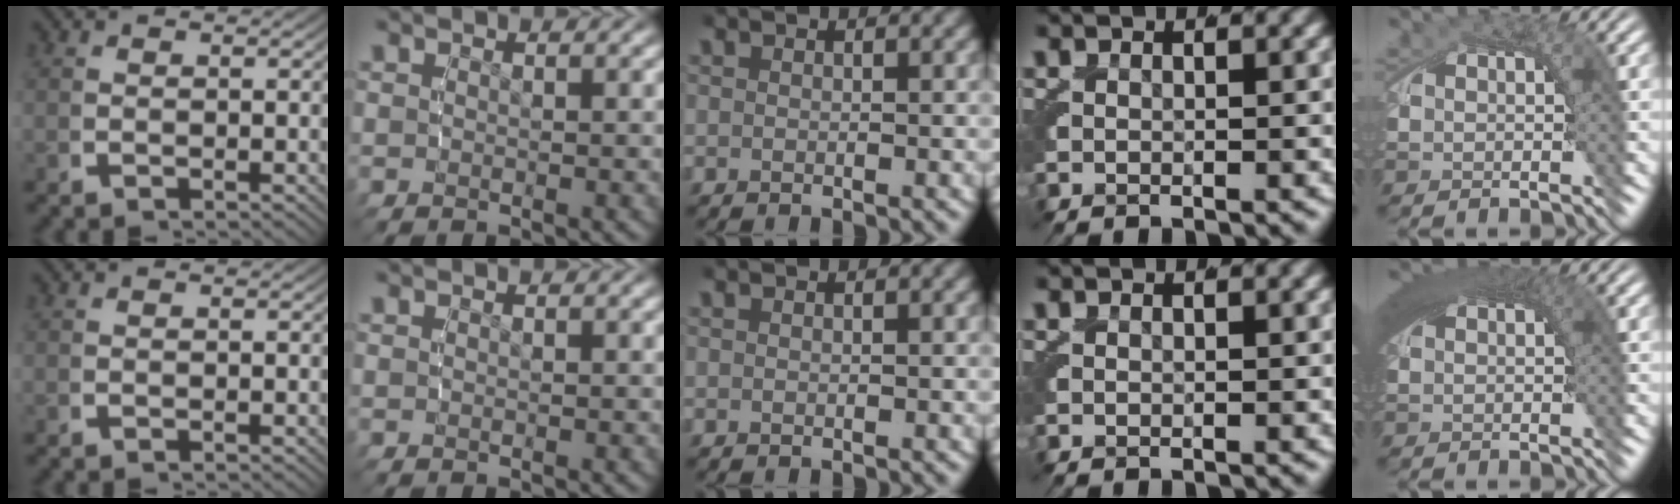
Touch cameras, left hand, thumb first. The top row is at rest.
{"little": {"total": 5.5, "force": [1.3, 2.3, 4.9], "torque": [-0.072, 0.007, 0.020]}}